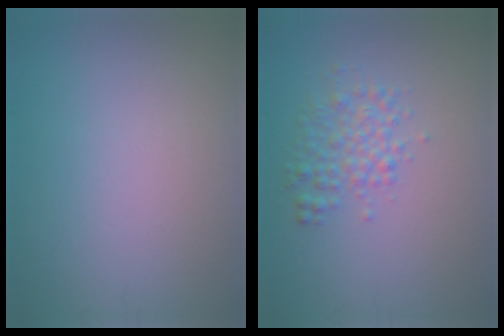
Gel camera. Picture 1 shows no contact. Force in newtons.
{"total": 2.5, "press": 2.5, "slide": 0.0}